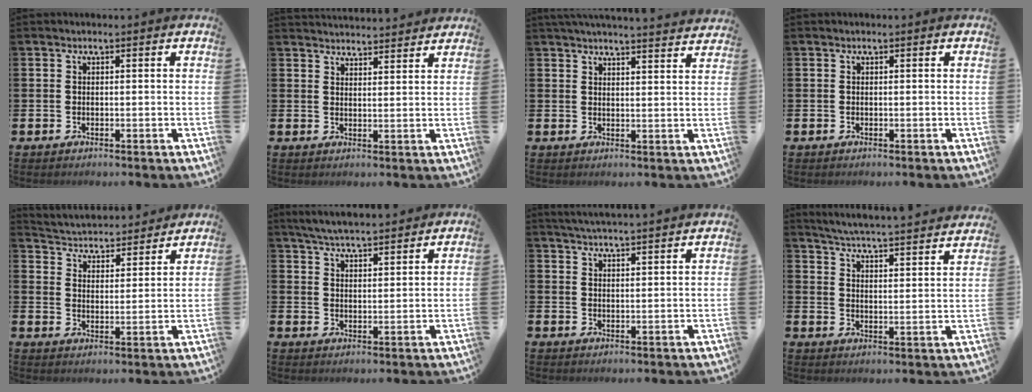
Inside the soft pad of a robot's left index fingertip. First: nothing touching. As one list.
[{"total": 3.6, "force": [3.6, 0.2, -0.2], "torque": [0.001, -0.023, 0.065]}, {"total": 4.2, "force": [4.2, -0.6, 0.4], "torque": [-0.011, -0.026, 0.073]}, {"total": 0.0}, {"total": 4.4, "force": [4.3, 0.9, 0.0], "torque": [-0.025, -0.040, 0.070]}, {"total": 5.4, "force": [5.3, 0.2, 0.9], "torque": [-0.036, -0.024, 0.097]}, {"total": 4.1, "force": [4.0, -0.7, 0.1], "torque": [-0.015, -0.021, 0.073]}, {"total": 5.2, "force": [5.1, -0.3, 1.0], "torque": [-0.041, -0.048, 0.085]}]